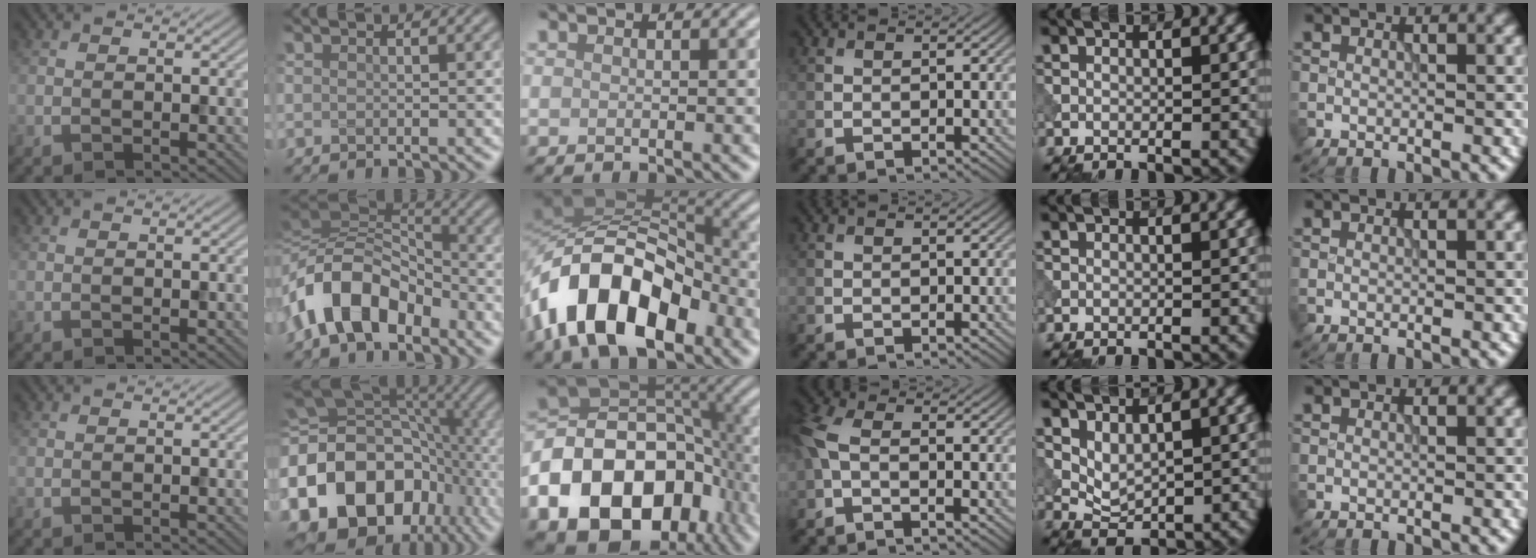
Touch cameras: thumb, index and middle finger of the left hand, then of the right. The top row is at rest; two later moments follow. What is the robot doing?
{"motion": "insert", "object": "peg toy"}